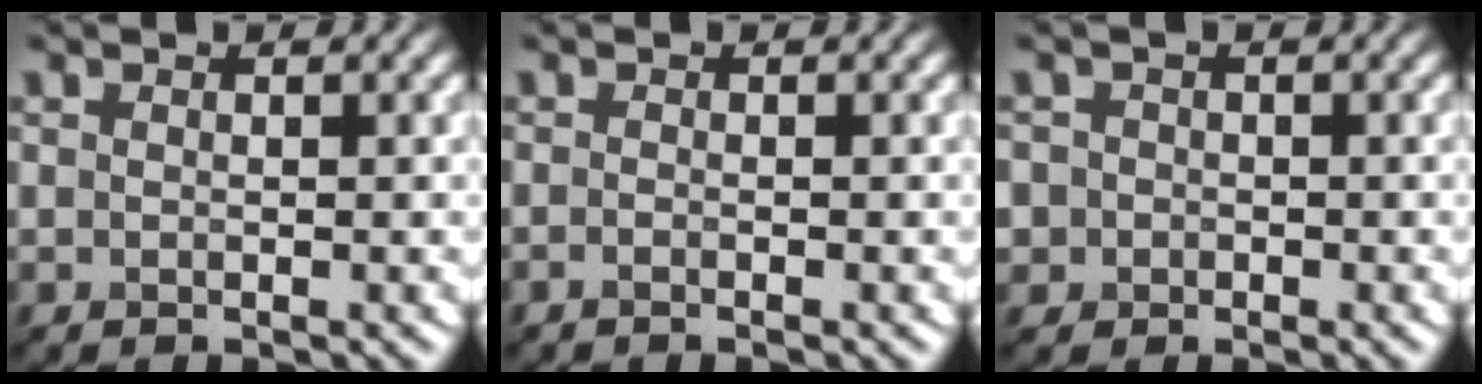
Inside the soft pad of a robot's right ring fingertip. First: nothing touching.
{"total": 0.6, "force": [-0.5, 0.1, 0.3], "torque": [-0.011, -0.002, -0.010]}
{"total": 2.4, "force": [0.2, 2.4, 0.3], "torque": [0.008, 0.013, -0.011]}